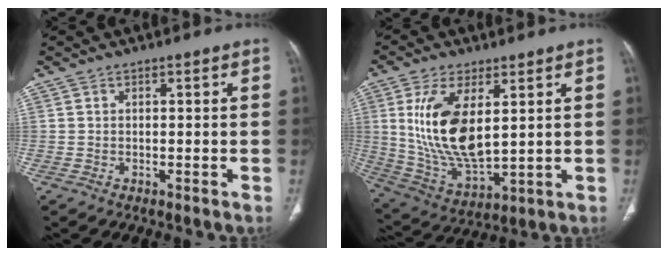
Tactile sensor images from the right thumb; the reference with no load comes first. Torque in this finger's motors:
{"motor_torque": [-0.92, 1.71, 1.92, 0.44, 0.63]}